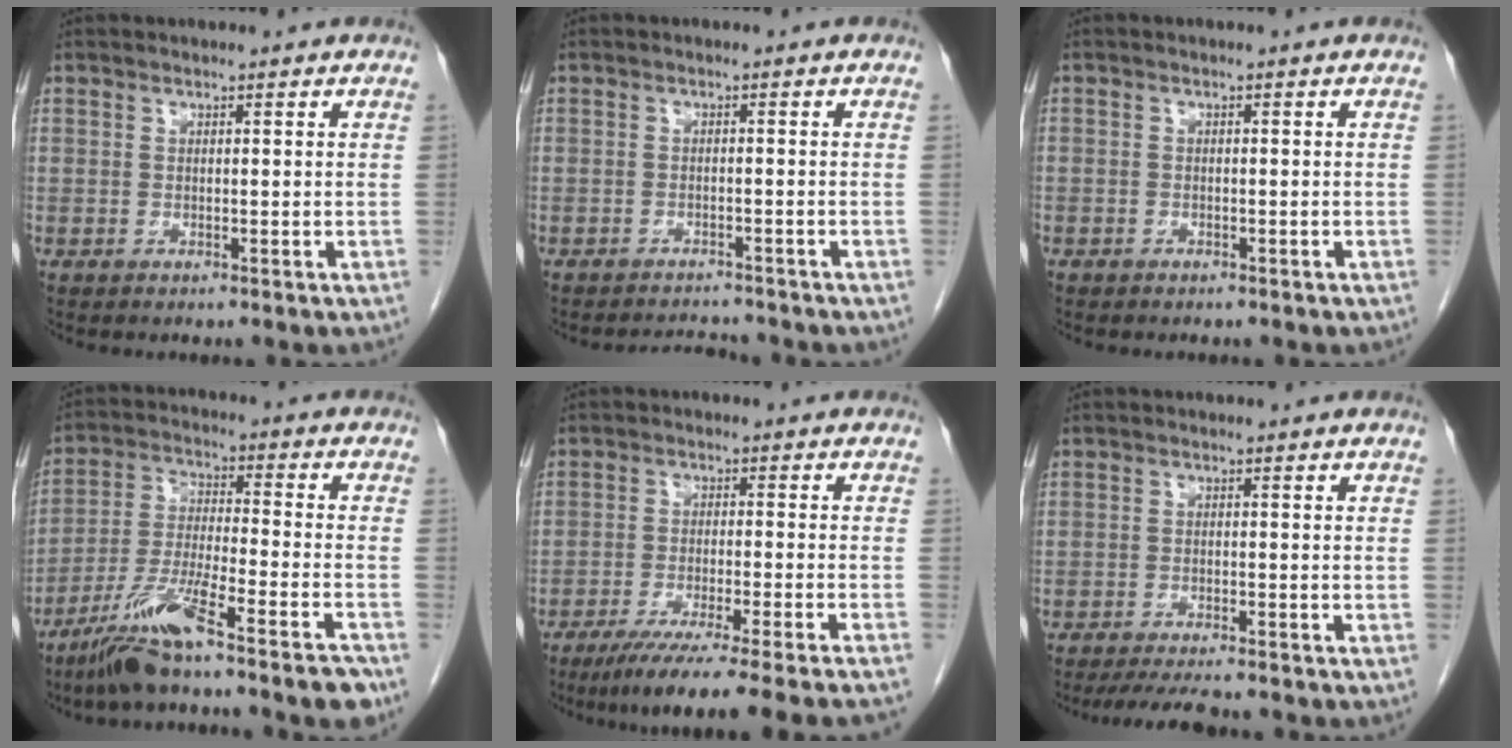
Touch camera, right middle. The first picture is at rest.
{"total": 3.4, "force": [-3.4, 0.2, 0.1], "torque": [-0.005, -0.010, -0.051]}
{"total": 1.0, "force": [-0.7, 0.7, 0.1], "torque": [-0.012, 0.002, -0.012]}
{"total": 13.9, "force": [-10.1, 0.2, 9.6], "torque": [-0.178, -0.020, -0.178]}
{"total": 14.0, "force": [-11.4, -2.0, 7.8], "torque": [-0.097, -0.050, -0.172]}
{"total": 6.0, "force": [-5.3, 0.5, 2.8], "torque": [-0.042, -0.016, -0.083]}